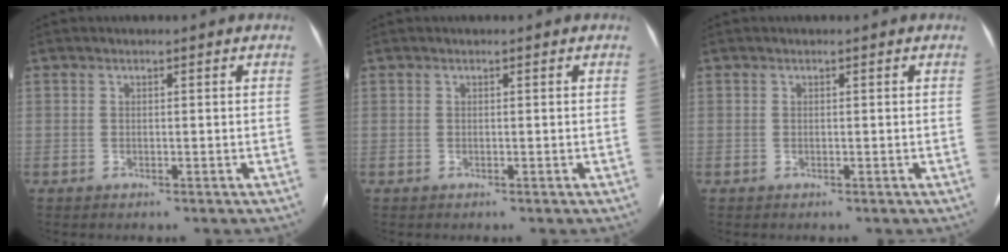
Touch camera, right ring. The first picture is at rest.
{"total": 0.0}
{"total": 0.0}